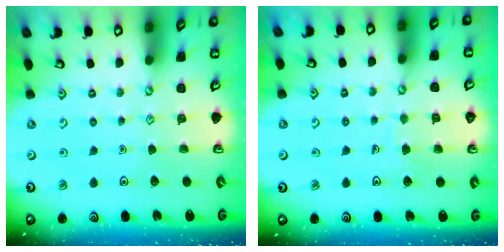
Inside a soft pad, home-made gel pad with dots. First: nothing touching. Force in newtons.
{"total": 3.4, "press": 3.4, "slide": 0.1}